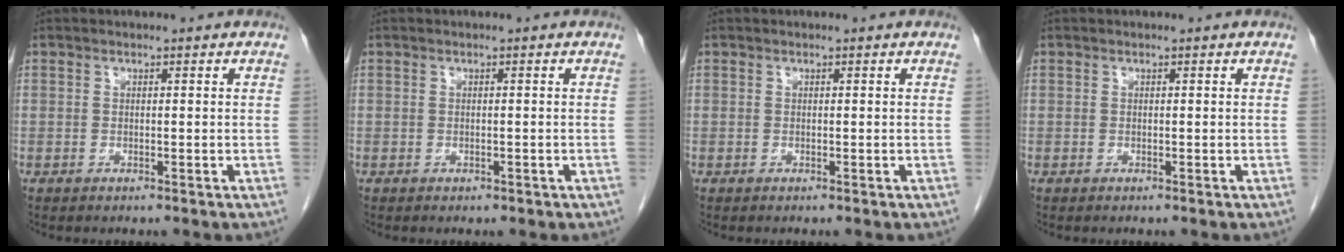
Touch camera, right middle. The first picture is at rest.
{"total": 0.0}
{"total": 0.0}
{"total": 0.0}